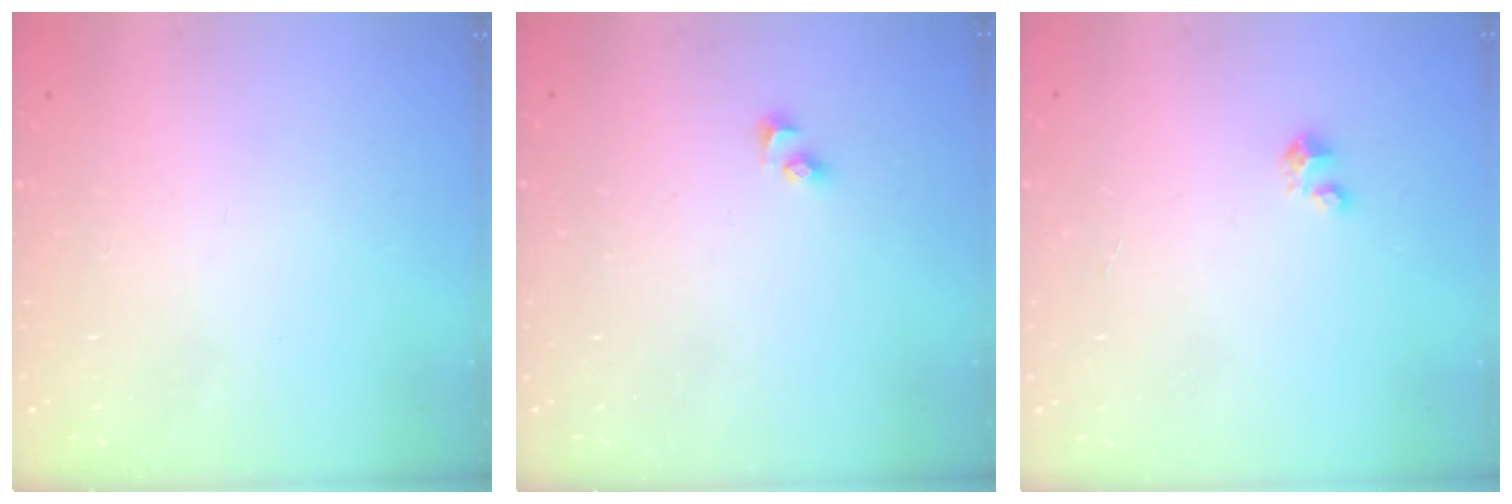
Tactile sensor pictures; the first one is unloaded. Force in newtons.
{"total": 2.3, "press": 2.3, "slide": 0.2}
{"total": 2.1, "press": 2.1, "slide": 0.1}